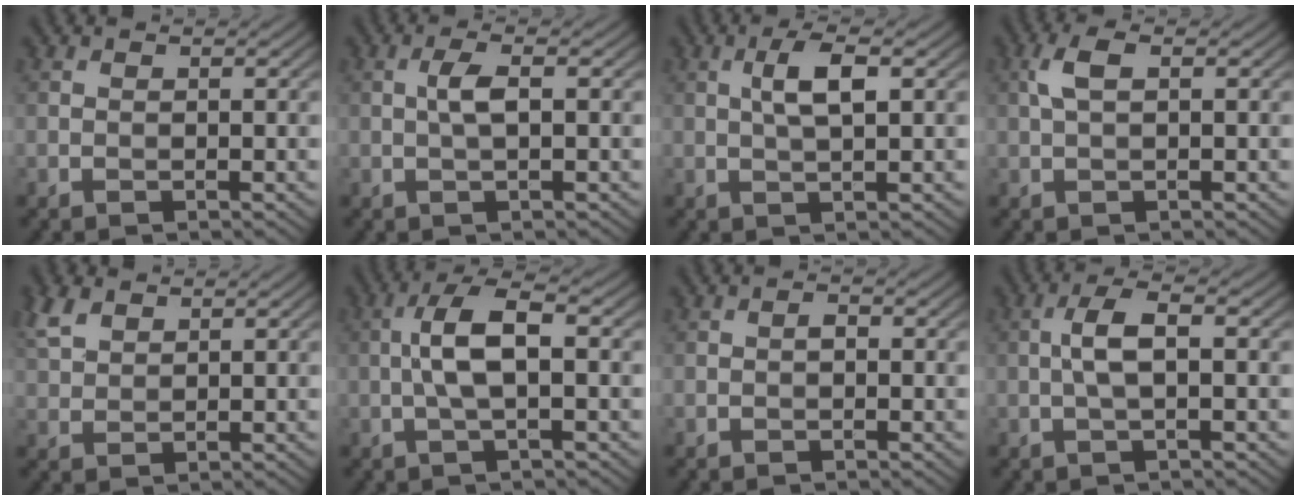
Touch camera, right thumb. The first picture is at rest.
{"total": 2.6, "force": [0.2, 0.6, 2.6], "torque": [-0.054, 0.008, 0.000]}
{"total": 4.1, "force": [0.9, 1.0, 3.8], "torque": [-0.078, 0.005, 0.016]}
{"total": 2.9, "force": [0.7, 1.1, 2.6], "torque": [-0.062, 0.009, 0.012]}
{"total": 4.0, "force": [2.6, 2.1, 2.2], "torque": [-0.062, 0.009, 0.057]}
{"total": 5.9, "force": [-0.1, 1.7, 5.7], "torque": [-0.117, 0.015, -0.011]}
{"total": 0.7, "force": [-0.2, 0.4, 0.6], "torque": [-0.010, 0.004, -0.005]}
{"total": 3.9, "force": [-0.1, 1.1, 3.8], "torque": [-0.078, 0.012, -0.006]}